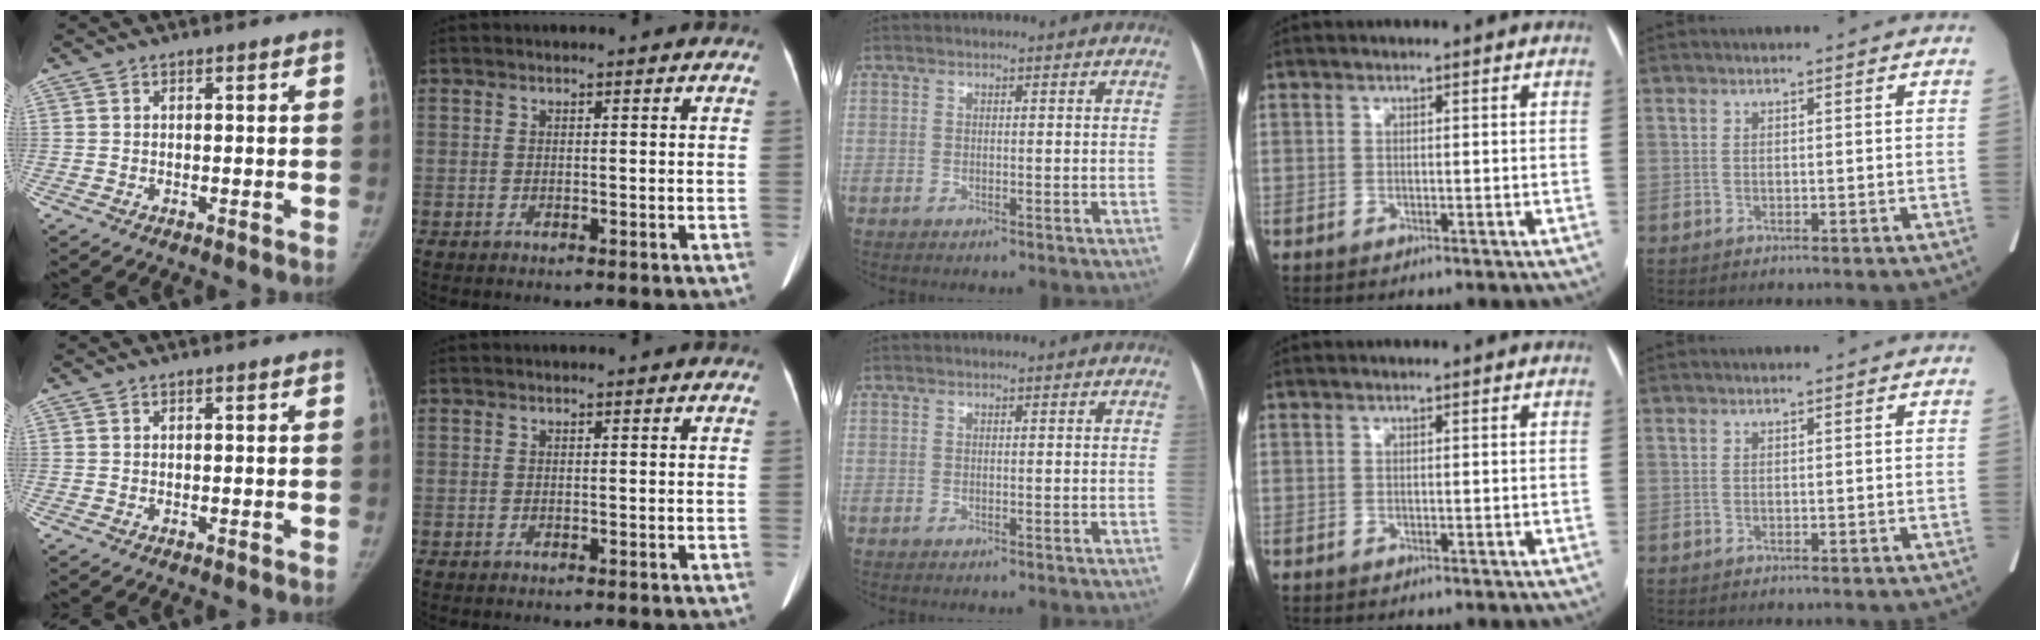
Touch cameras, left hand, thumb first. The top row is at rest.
{}